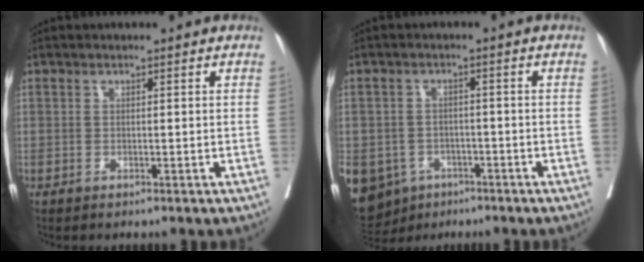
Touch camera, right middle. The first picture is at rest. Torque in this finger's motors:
{"motor_torque": [1.33, -0.81, 1.05, 0.21]}